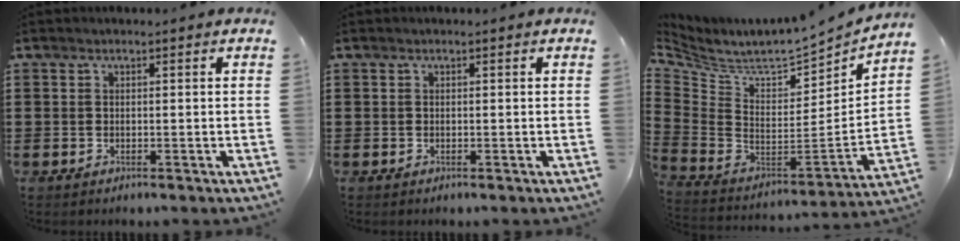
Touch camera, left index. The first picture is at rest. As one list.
[{"total": 0.0}, {"total": 4.8, "force": [4.3, 1.0, 1.9], "torque": [-0.066, -0.055, 0.070]}]